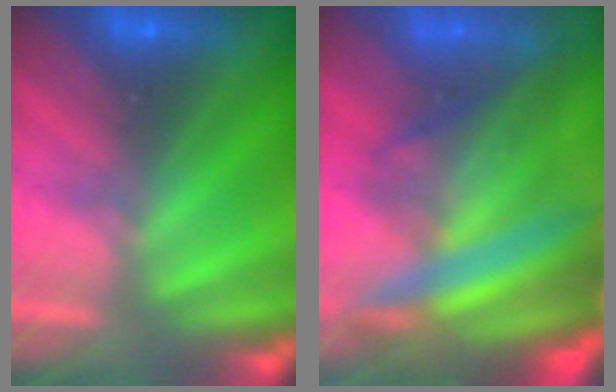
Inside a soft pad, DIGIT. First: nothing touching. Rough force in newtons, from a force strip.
{"total": 7.6}